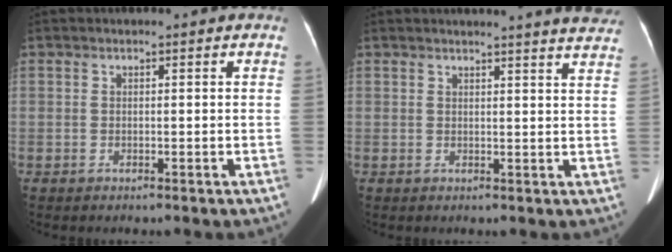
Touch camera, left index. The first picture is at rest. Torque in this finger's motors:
{"motor_torque": [0.06, -0.94, 0.11, 0.01]}